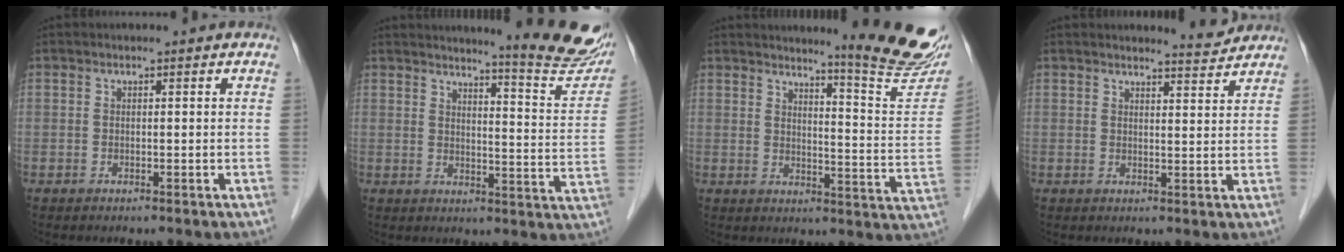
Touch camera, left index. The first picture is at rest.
{"total": 14.9, "force": [13.6, -0.1, 6.1], "torque": [-0.074, -0.077, 0.151]}
{"total": 15.1, "force": [13.3, -0.7, 7.1], "torque": [-0.089, -0.089, 0.153]}
{"total": 3.3, "force": [3.3, -0.2, 0.0], "torque": [-0.011, -0.017, 0.043]}